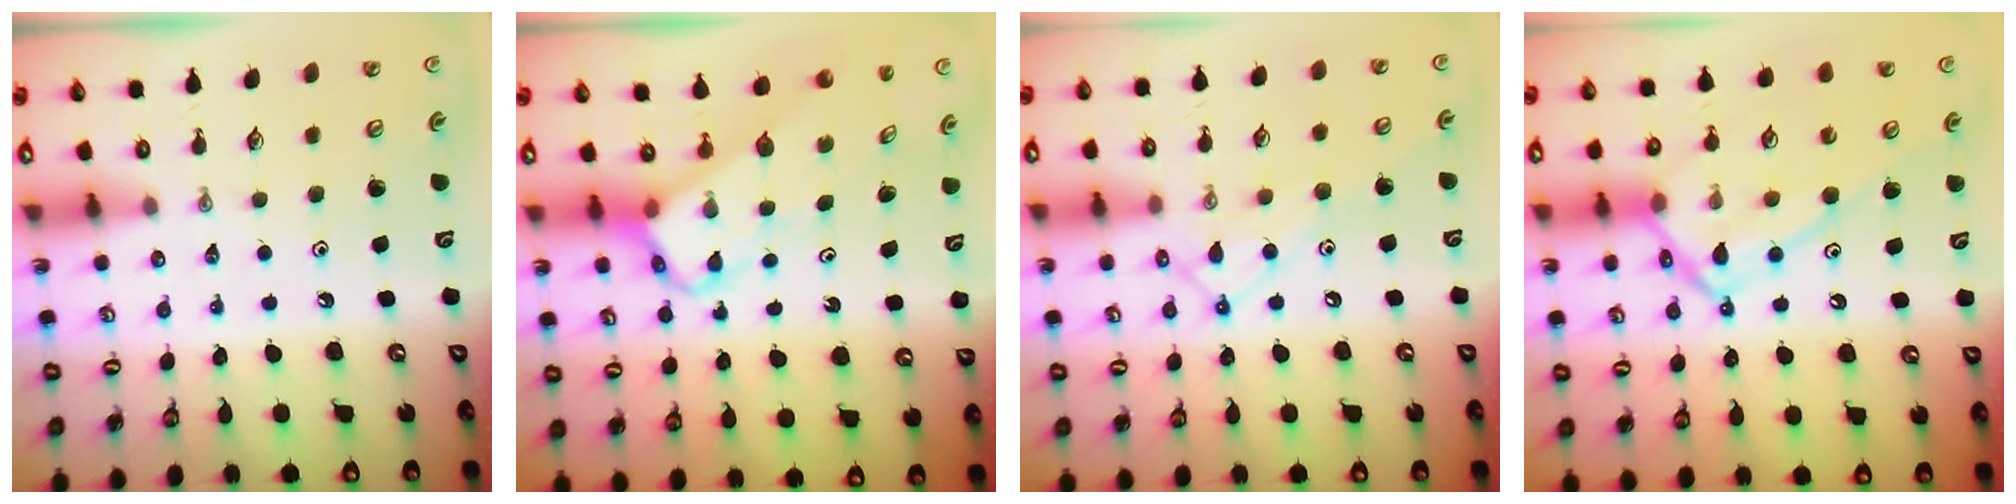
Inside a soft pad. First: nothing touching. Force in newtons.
{"total": 3.8, "press": 3.8, "slide": 0.2}
{"total": 11.7, "press": 11.6, "slide": 0.7}
{"total": 14.0, "press": 14.0, "slide": 1.0}